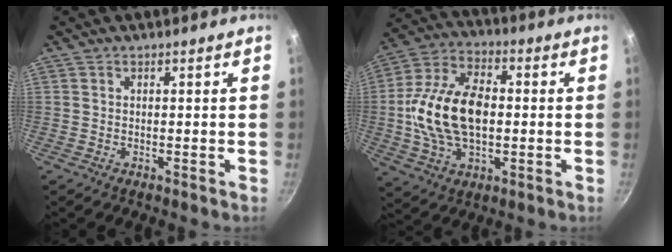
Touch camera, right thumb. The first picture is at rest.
{"total": 17.7, "force": [-0.3, 10.8, 14.0], "torque": [-0.245, 0.025, -0.014]}